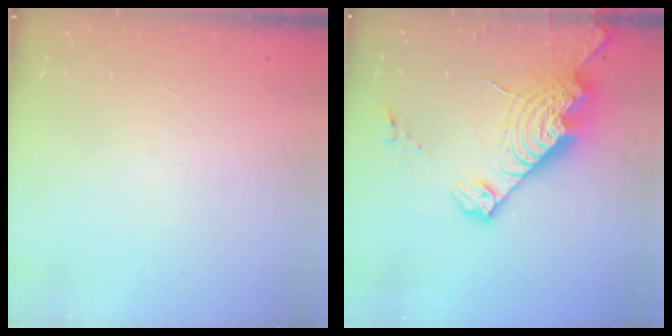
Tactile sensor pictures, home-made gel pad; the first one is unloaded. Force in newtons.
{"total": 21.8, "press": 21.7, "slide": 2.0}